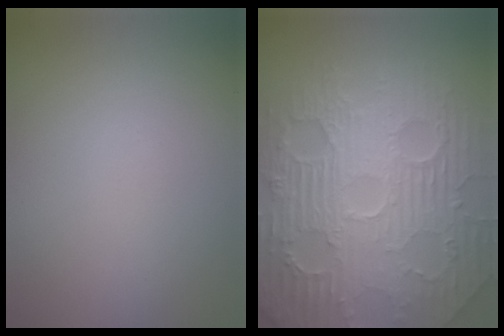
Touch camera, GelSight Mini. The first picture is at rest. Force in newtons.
{"total": 11.7, "press": 7.4, "slide": 9.0}